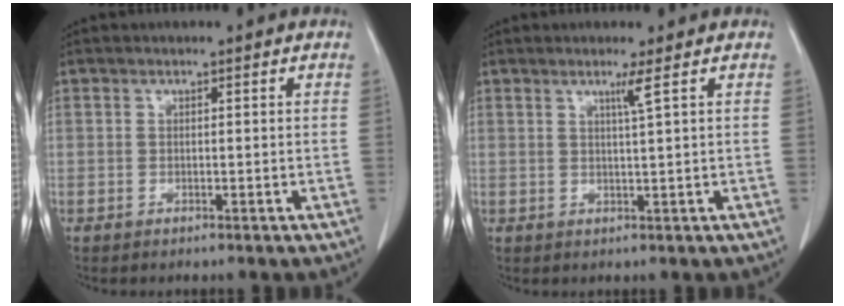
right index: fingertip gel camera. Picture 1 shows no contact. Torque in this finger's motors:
{"motor_torque": [0.06, 0.06, 0.01, 0.05]}